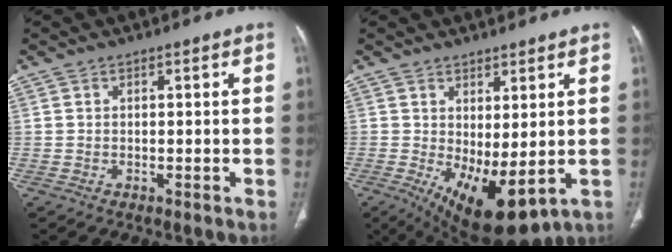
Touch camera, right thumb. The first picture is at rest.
{"total": 11.7, "force": [-1.4, 4.9, 10.5], "torque": [-0.163, -0.018, 0.002]}